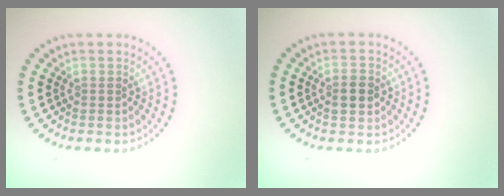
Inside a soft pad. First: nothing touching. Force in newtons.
{"total": 2.3, "press": 2.3, "slide": 0.0}